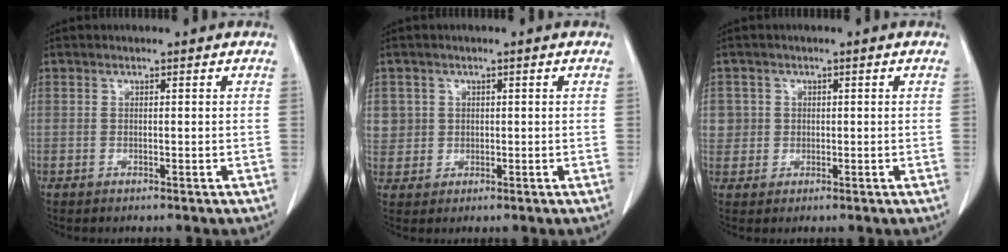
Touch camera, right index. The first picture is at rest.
{"total": 4.0, "force": [1.2, 3.8, 0.1], "torque": [0.012, 0.004, 0.026]}
{"total": 3.0, "force": [0.6, 2.9, -0.1], "torque": [0.023, 0.005, 0.009]}